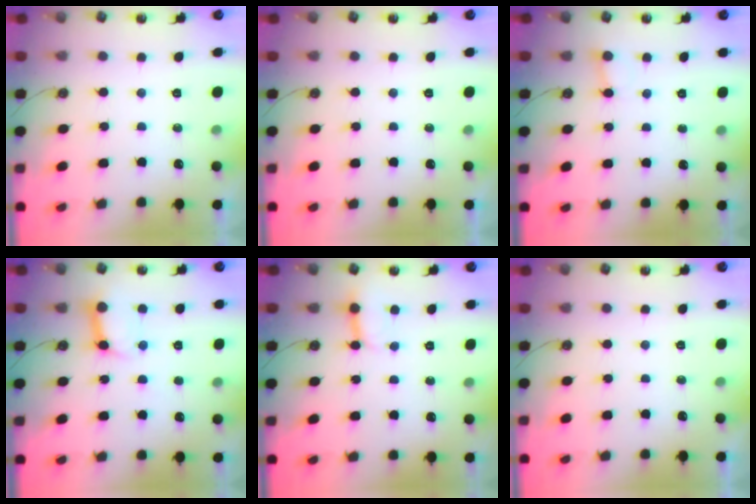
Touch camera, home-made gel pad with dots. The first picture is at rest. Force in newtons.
{"total": 0.0}
{"total": 3.3, "press": 3.3, "slide": 0.2}
{"total": 10.2, "press": 10.2, "slide": 1.2}
{"total": 3.6, "press": 3.6, "slide": 0.5}
{"total": 0.0}